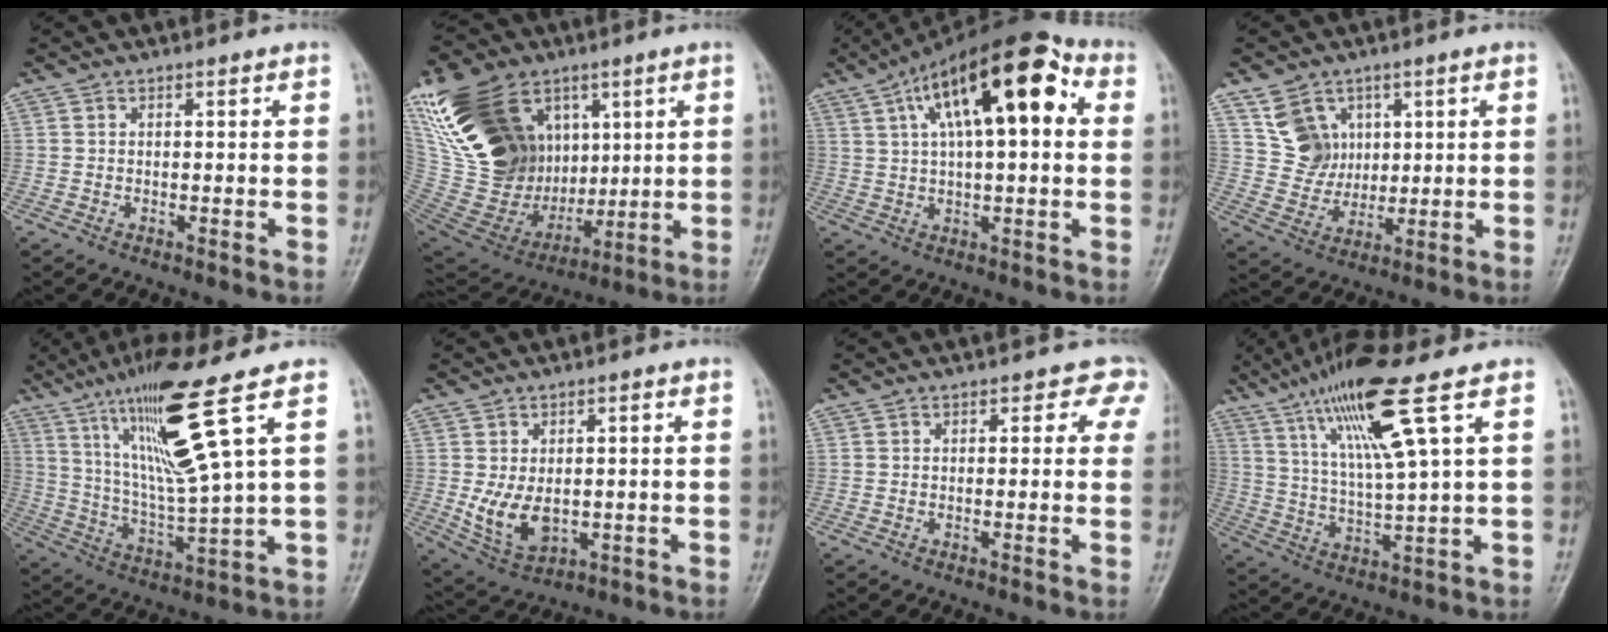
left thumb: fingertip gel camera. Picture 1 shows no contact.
{"total": 29.7, "force": [9.5, 21.4, 18.4], "torque": [-0.364, -0.002, 0.193]}
{"total": 18.7, "force": [5.9, 7.5, 16.1], "torque": [-0.242, 0.028, 0.085]}
{"total": 8.1, "force": [3.4, 7.0, 2.2], "torque": [-0.006, -0.017, 0.073]}
{"total": 16.3, "force": [8.1, 0.3, 14.1], "torque": [-0.265, -0.043, 0.157]}
{"total": 8.0, "force": [-0.8, 5.2, 6.0], "torque": [-0.099, -0.008, 0.003]}
{"total": 3.7, "force": [1.7, 2.6, 2.0], "torque": [0.019, -0.002, 0.000]}
{"total": 14.9, "force": [7.5, 1.1, 12.8], "torque": [-0.253, -0.020, 0.144]}